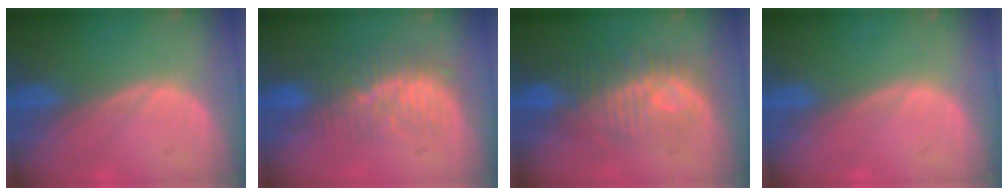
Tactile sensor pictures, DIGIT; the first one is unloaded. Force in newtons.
{"total": 8.5, "press": 7.6, "slide": 3.9}
{"total": 9.1, "press": 8.9, "slide": 2.0}
{"total": 0.0}